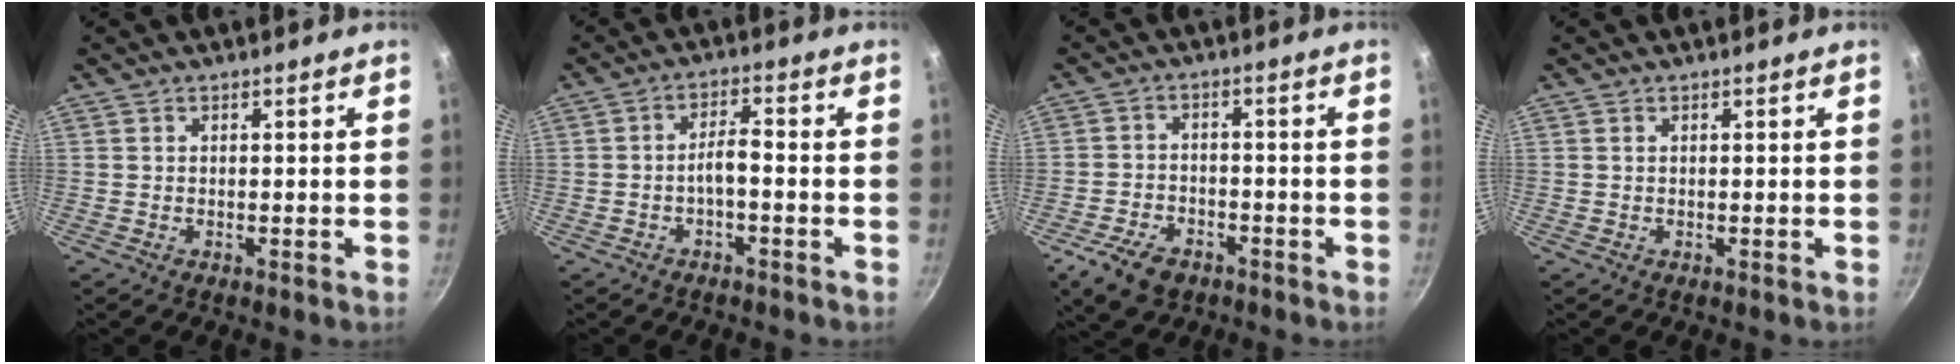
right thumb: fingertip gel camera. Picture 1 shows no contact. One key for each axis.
{"total": 3.5, "fx": -1.6, "fy": 1.0, "fz": 2.9, "tx": -0.056, "ty": 0.026, "tz": -0.030}
{"total": 8.5, "fx": -5.1, "fy": 5.1, "fz": 4.5, "tx": -0.082, "ty": 0.029, "tz": -0.088}
{"total": 0.0}